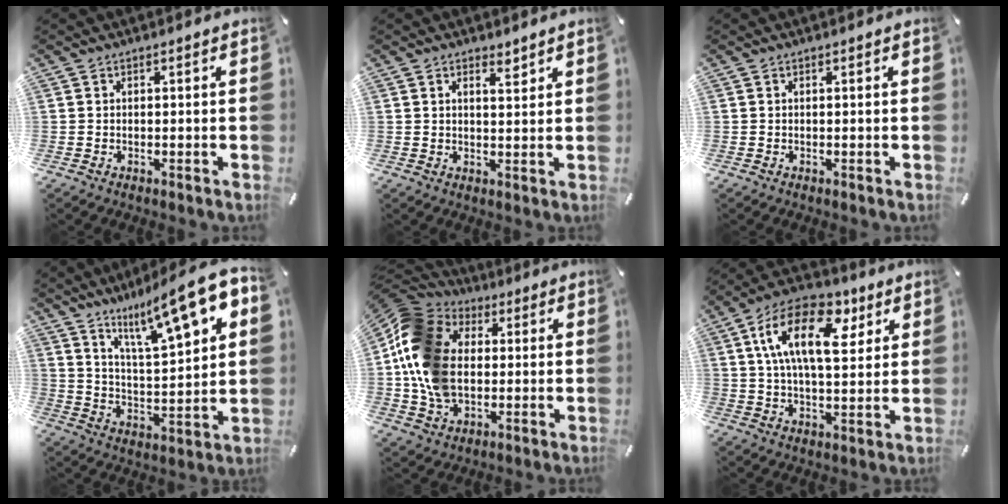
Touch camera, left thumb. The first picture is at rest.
{"total": 2.6, "force": [2.2, 0.8, 1.2], "torque": [-0.010, -0.012, 0.037]}
{"total": 0.0}
{"total": 15.9, "force": [11.4, 3.4, 10.5], "torque": [-0.171, -0.077, 0.181]}
{"total": 17.5, "force": [-0.6, 13.7, 10.9], "torque": [-0.248, 0.014, -0.013]}
{"total": 18.4, "force": [7.3, 9.5, 14.0], "torque": [-0.259, -0.009, 0.117]}